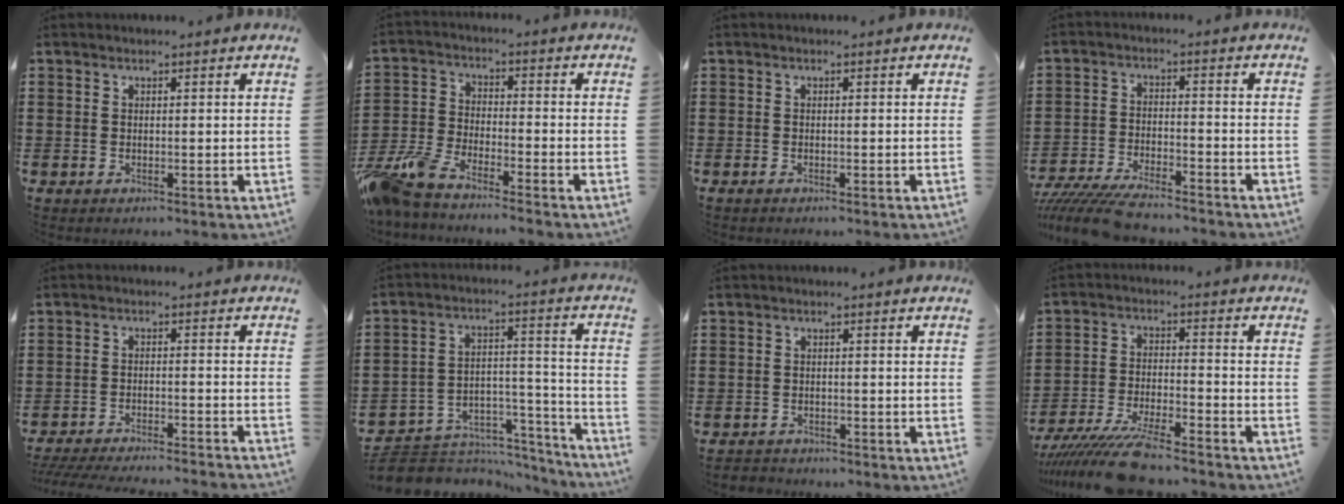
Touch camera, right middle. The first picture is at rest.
{"total": 7.0, "force": [-6.4, 0.7, 2.7], "torque": [-0.086, -0.012, -0.134]}
{"total": 0.0}
{"total": 6.4, "force": [-6.1, 0.4, 2.0], "torque": [-0.054, -0.008, -0.123]}
{"total": 4.2, "force": [-4.1, -0.3, 1.0], "torque": [-0.023, -0.009, -0.084]}
{"total": 7.0, "force": [-6.3, 2.9, 0.8], "torque": [-0.015, 0.017, -0.119]}
{"total": 1.6, "force": [-1.5, 0.5, -0.3], "torque": [-0.001, 0.002, -0.035]}
{"total": 9.4, "force": [-8.3, 0.8, 4.4], "torque": [-0.087, 0.004, -0.161]}